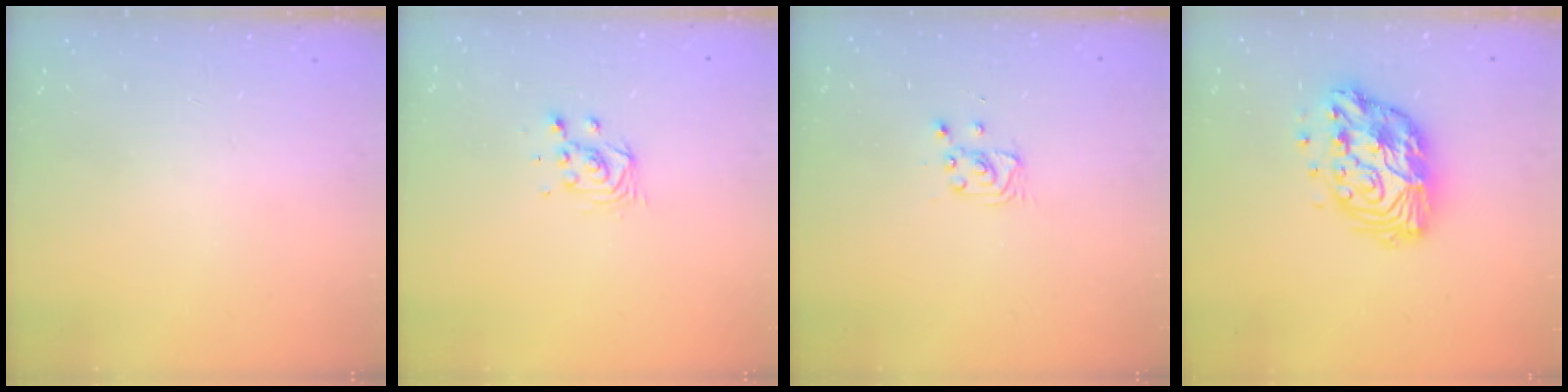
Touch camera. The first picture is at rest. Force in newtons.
{"total": 4.0, "press": 4.0, "slide": 0.1}
{"total": 2.9, "press": 2.9, "slide": 0.4}
{"total": 14.6, "press": 14.5, "slide": 1.1}